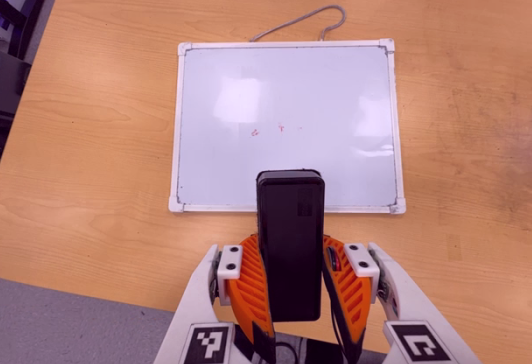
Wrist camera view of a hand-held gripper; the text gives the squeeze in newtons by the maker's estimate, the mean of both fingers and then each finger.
{"total": 8.1, "left": 7.1, "right": 9.2}